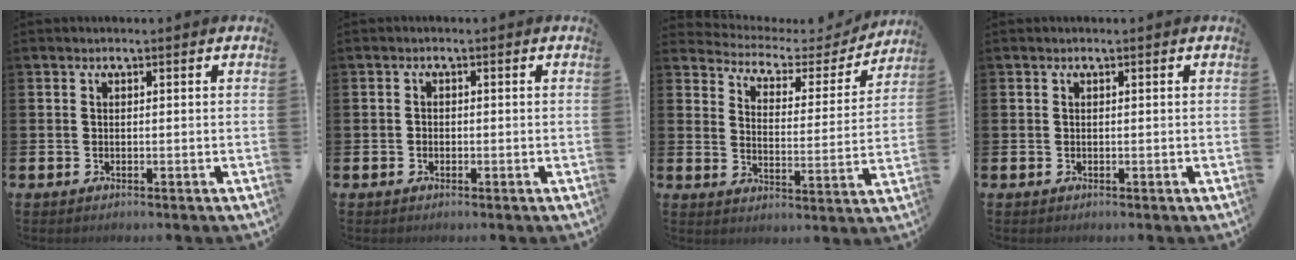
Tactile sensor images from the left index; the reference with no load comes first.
{"total": 0.8, "force": [-0.5, 0.7, 0.2], "torque": [-0.013, 0.007, -0.009]}
{"total": 4.3, "force": [3.8, 1.8, 0.9], "torque": [-0.036, -0.035, 0.054]}
{"total": 0.0}